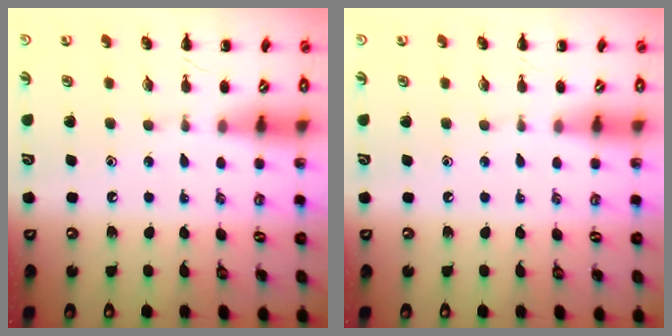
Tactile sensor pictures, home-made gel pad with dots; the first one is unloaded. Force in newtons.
{"total": 0.0}